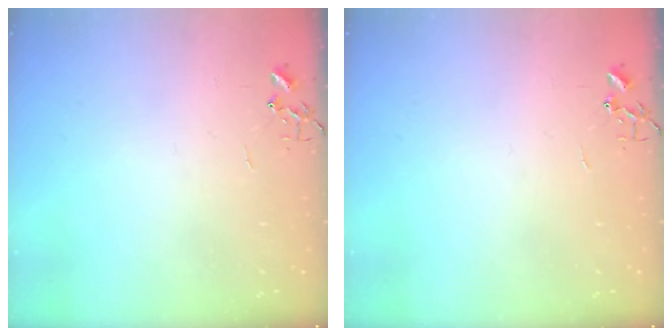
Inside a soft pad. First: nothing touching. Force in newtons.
{"total": 0.0}